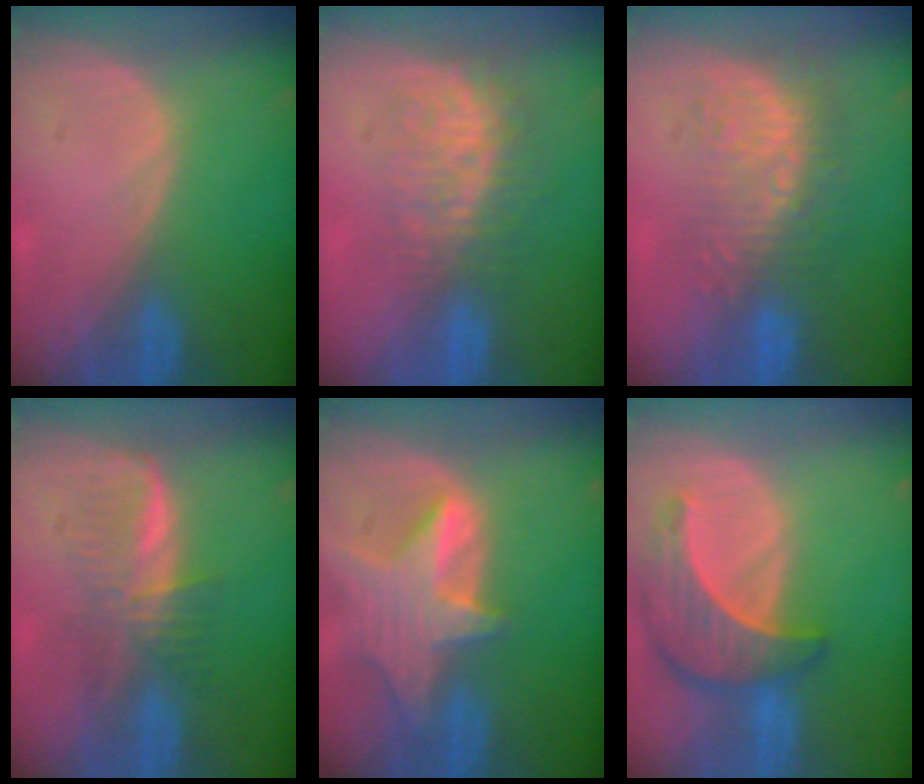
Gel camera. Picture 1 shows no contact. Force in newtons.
{"total": 8.7, "press": 7.3, "slide": 4.6}
{"total": 9.2, "press": 8.5, "slide": 3.6}
{"total": 5.2, "press": 5.2, "slide": 0.7}
{"total": 8.0, "press": 7.3, "slide": 3.3}
{"total": 8.9, "press": 8.0, "slide": 3.7}